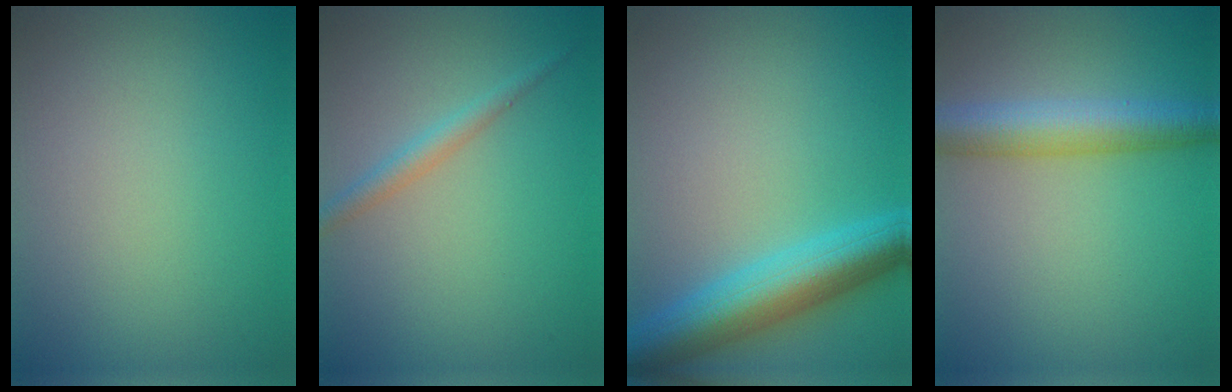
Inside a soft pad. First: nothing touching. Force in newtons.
{"total": 1.8, "press": 1.8, "slide": 0.1}
{"total": 7.2, "press": 7.2, "slide": 0.2}
{"total": 5.4, "press": 5.4, "slide": 0.2}